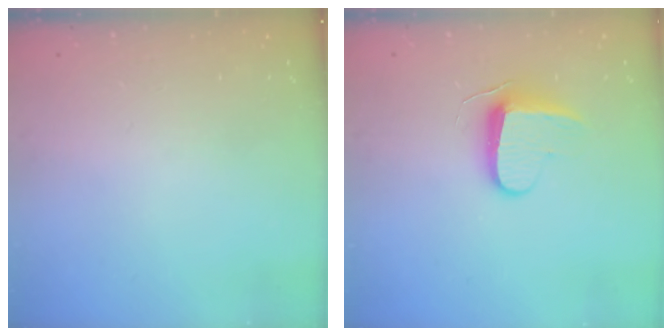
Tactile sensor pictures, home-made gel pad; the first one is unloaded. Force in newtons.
{"total": 8.7, "press": 8.7, "slide": 0.7}